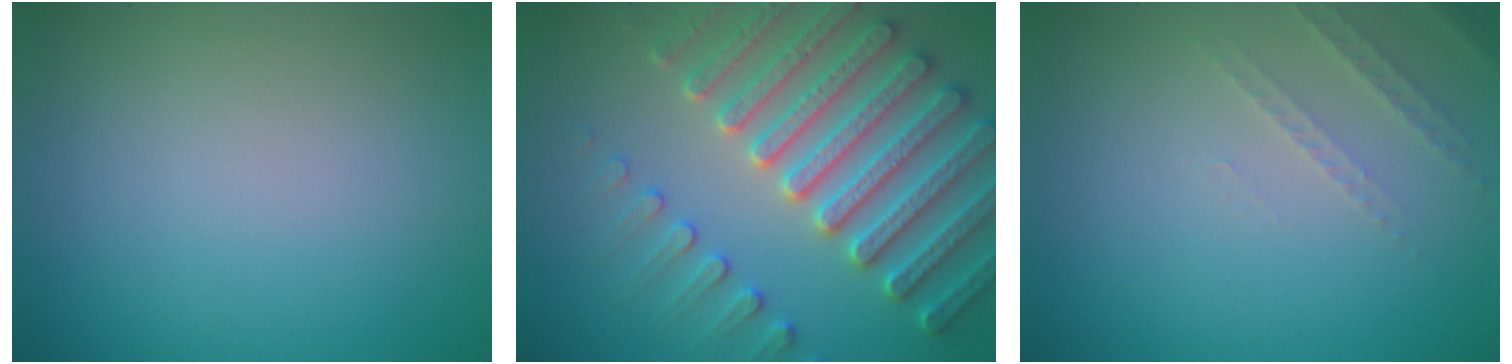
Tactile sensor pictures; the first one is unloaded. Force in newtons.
{"total": 7.7, "press": 7.4, "slide": 1.9}
{"total": 1.5, "press": 1.4, "slide": 0.4}